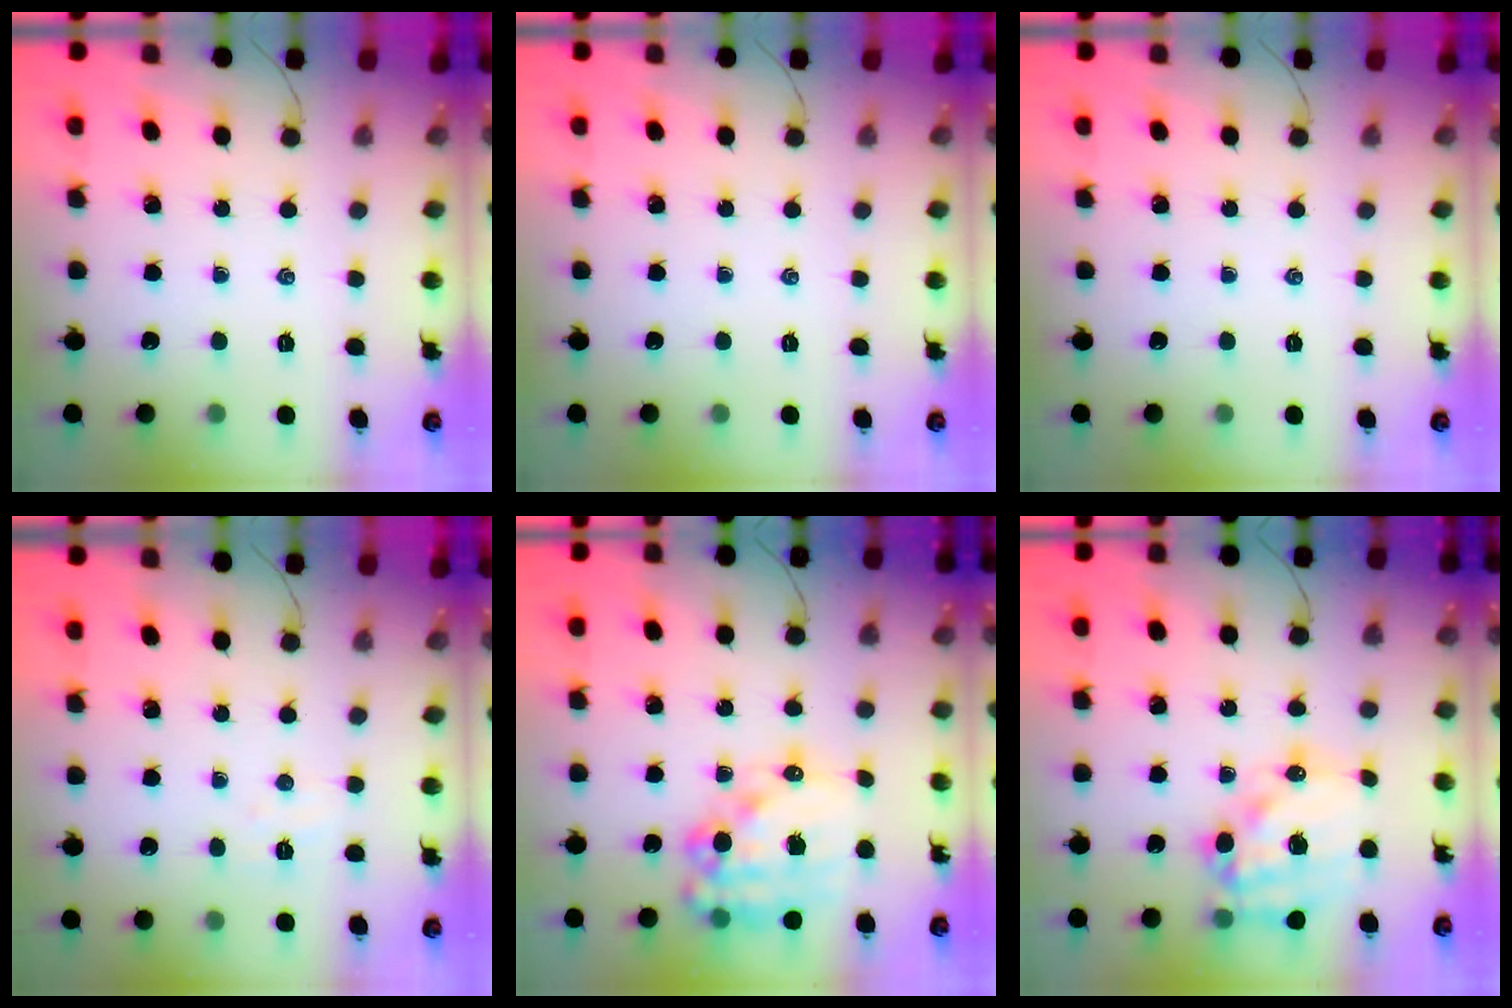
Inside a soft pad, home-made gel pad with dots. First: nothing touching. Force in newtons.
{"total": 0.0}
{"total": 0.0}
{"total": 3.7, "press": 3.6, "slide": 0.9}
{"total": 18.0, "press": 17.5, "slide": 3.8}
{"total": 16.6, "press": 16.1, "slide": 3.7}